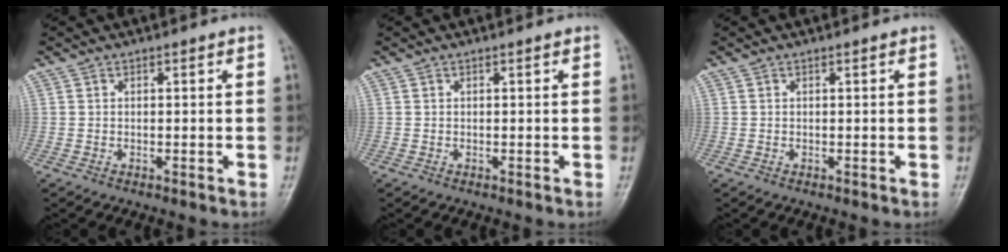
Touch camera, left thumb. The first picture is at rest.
{"total": 0.0}
{"total": 0.0}